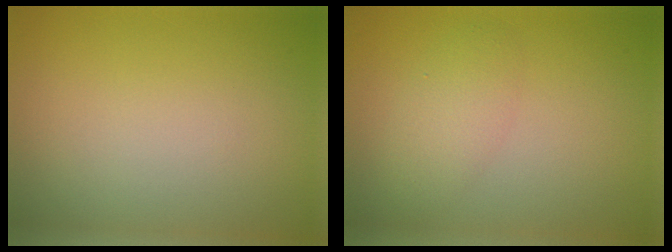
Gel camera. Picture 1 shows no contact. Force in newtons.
{"total": 2.4, "press": 2.4, "slide": 0.2}